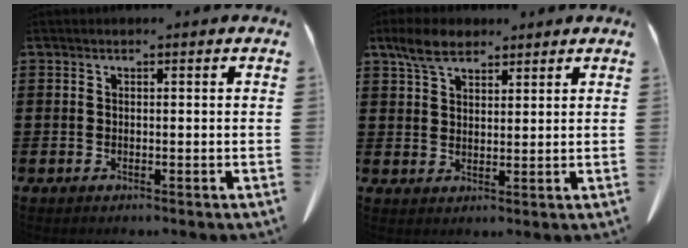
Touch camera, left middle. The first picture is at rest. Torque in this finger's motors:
{"motor_torque": [1.02, -0.74, 0.11, 0.06]}